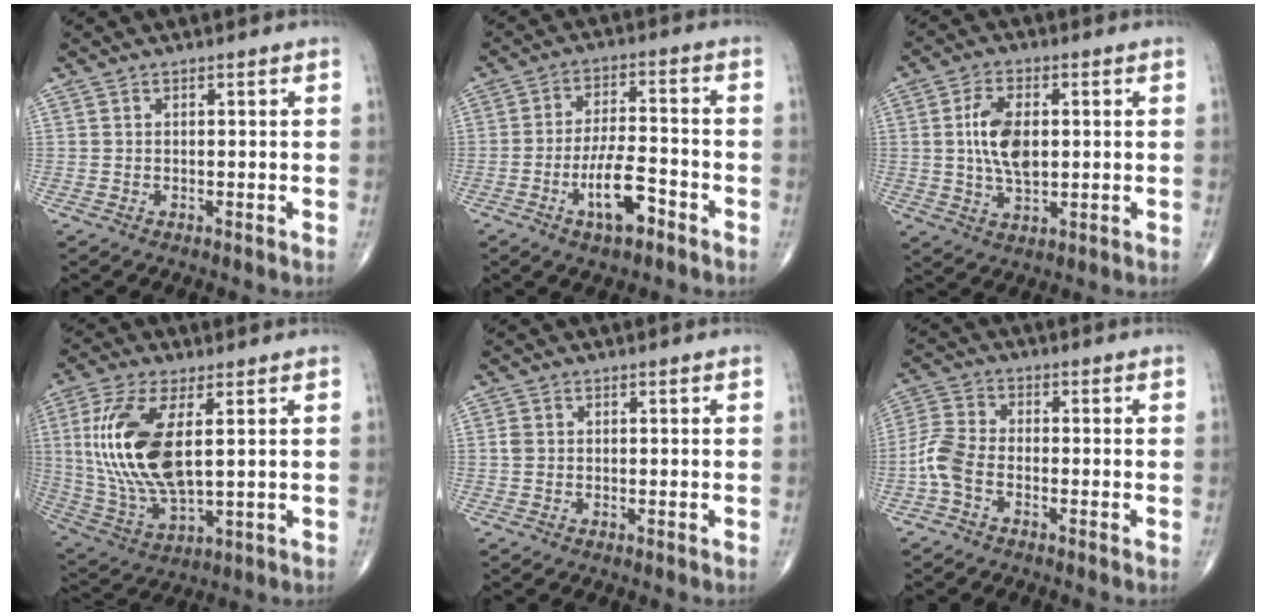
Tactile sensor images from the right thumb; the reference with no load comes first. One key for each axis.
{"total": 9.1, "fx": -4.4, "fy": 3.1, "fz": 7.3, "tx": -0.130, "ty": 0.028, "tz": -0.077}
{"total": 9.1, "fx": 0.9, "fy": 4.9, "fz": 7.6, "tx": -0.142, "ty": -0.002, "tz": 0.020}
{"total": 17.6, "fx": 3.1, "fy": 7.5, "fz": 15.6, "tx": -0.343, "ty": -0.016, "tz": 0.070}
{"total": 1.2, "fx": 0.0, "fy": 1.0, "fz": 0.7, "tx": -0.015, "ty": 0.001, "tz": 0.001}
{"total": 5.7, "fx": -2.3, "fy": 3.1, "fz": 4.2, "tx": -0.102, "ty": 0.018, "tz": -0.059}